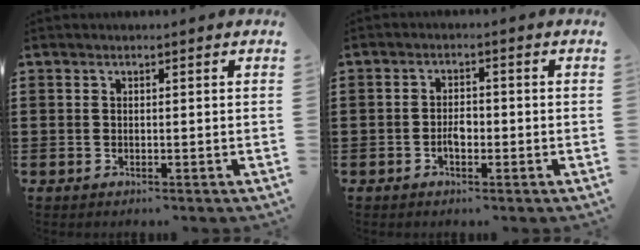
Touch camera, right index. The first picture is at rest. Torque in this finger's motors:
{"motor_torque": [2.14, 0.00, 0.06, 0.04]}